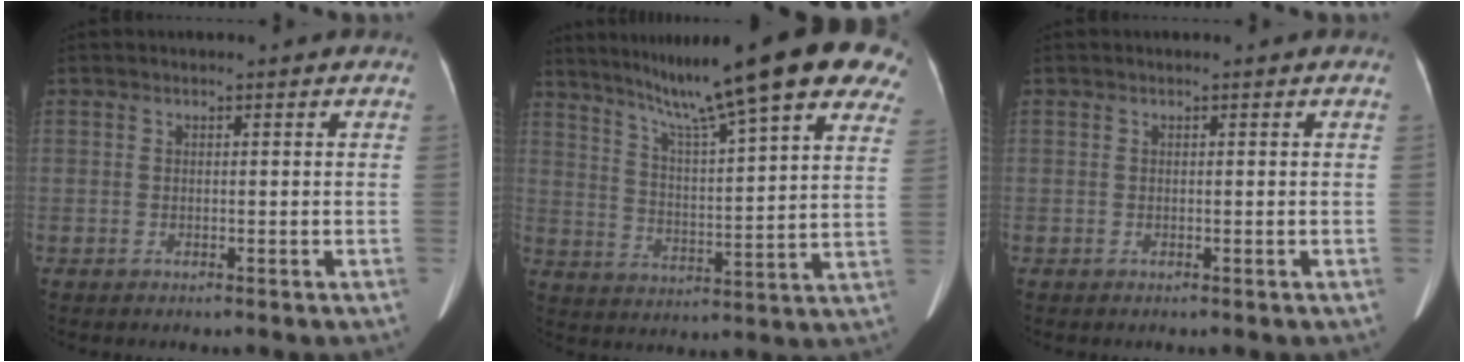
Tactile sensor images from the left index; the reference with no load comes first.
{"total": 25.1, "force": [18.4, 2.0, 17.0], "torque": [-0.265, 0.012, 0.254]}
{"total": 0.0}